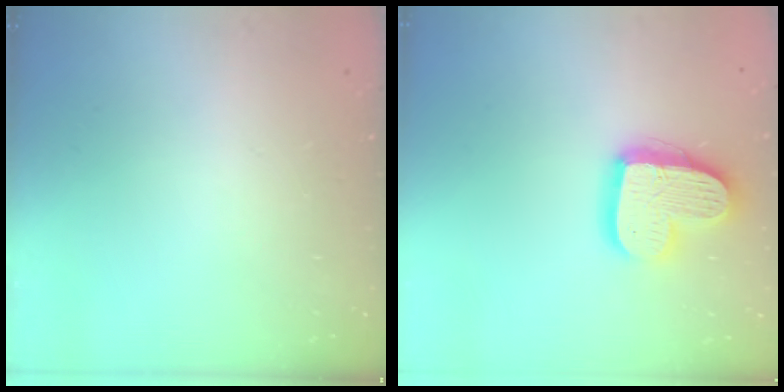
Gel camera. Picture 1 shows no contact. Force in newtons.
{"total": 16.2, "press": 16.2, "slide": 1.1}